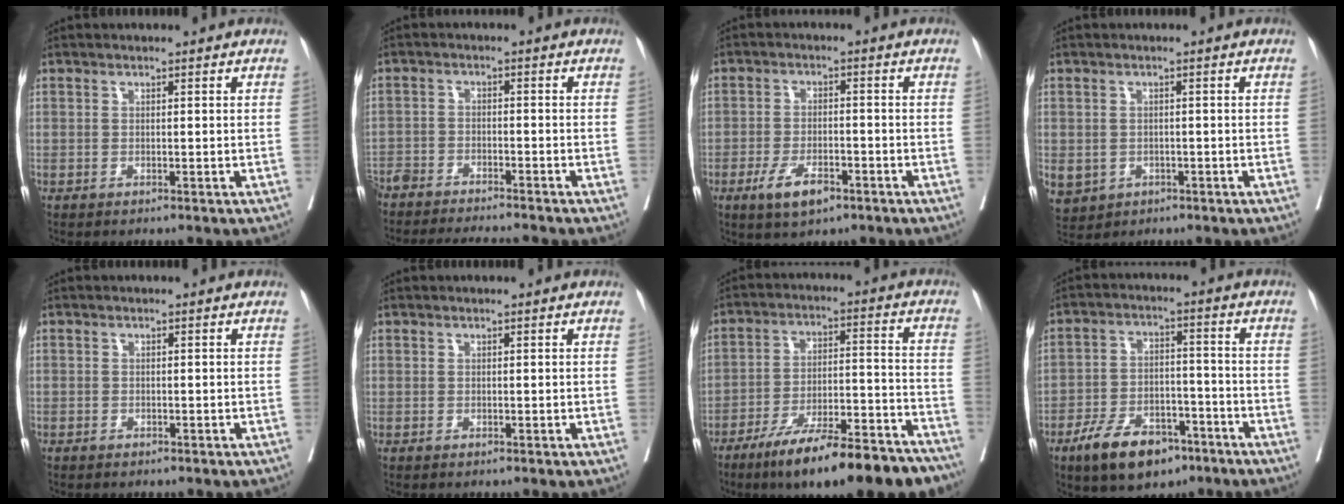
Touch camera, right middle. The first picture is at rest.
{"total": 13.7, "force": [-12.6, 1.4, 5.2], "torque": [-0.090, -0.015, -0.186]}
{"total": 5.9, "force": [-3.3, 2.3, 4.3], "torque": [-0.082, -0.004, -0.053]}
{"total": 8.9, "force": [-3.3, 7.7, 3.1], "torque": [-0.094, 0.003, -0.040]}
{"total": 0.9, "force": [-0.4, 0.8, 0.0], "torque": [-0.004, 0.007, -0.008]}
{"total": 0.0}
{"total": 20.0, "force": [-15.5, 3.3, 12.1], "torque": [-0.135, 0.018, -0.243]}
{"total": 10.9, "force": [-7.0, 5.4, 6.4], "torque": [-0.112, 0.005, -0.116]}